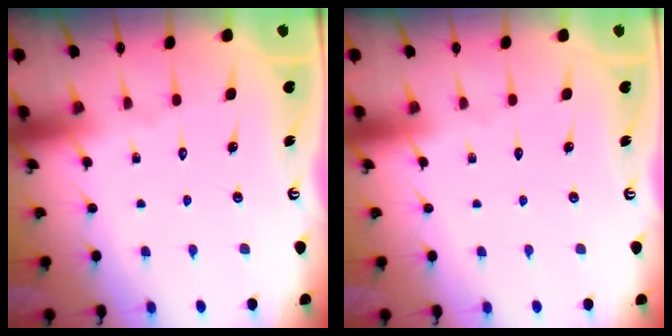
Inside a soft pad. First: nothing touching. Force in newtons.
{"total": 0.0}